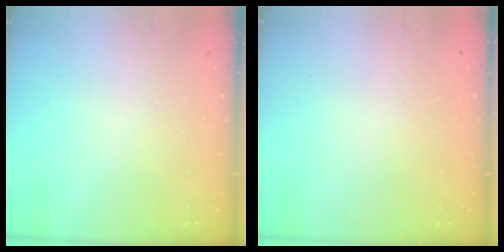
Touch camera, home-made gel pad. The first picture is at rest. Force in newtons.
{"total": 0.0}